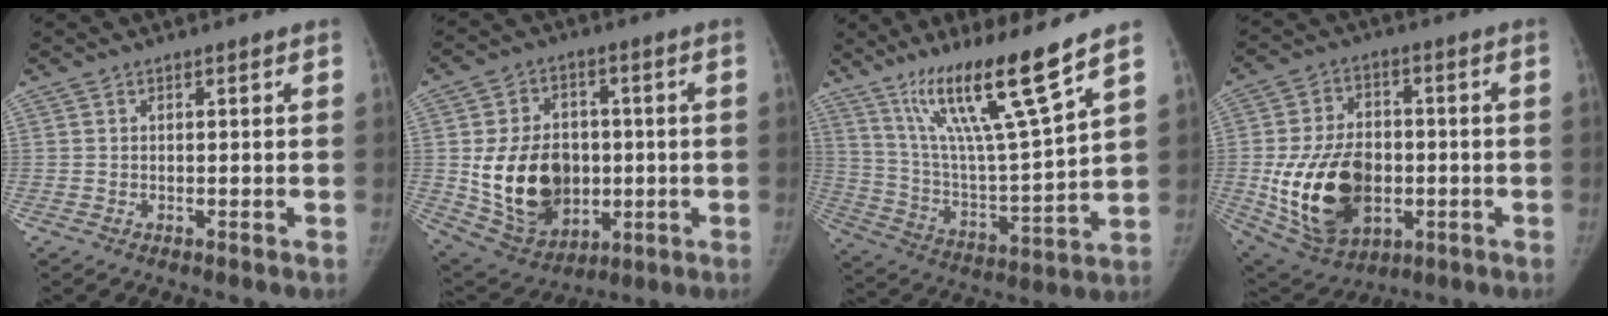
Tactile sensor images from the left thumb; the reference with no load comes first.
{"total": 18.4, "force": [-0.9, 13.8, 12.1], "torque": [-0.175, -0.003, 0.013]}
{"total": 18.5, "force": [12.5, 0.8, 13.6], "torque": [-0.224, -0.069, 0.229]}
{"total": 20.0, "force": [-3.1, 13.6, 14.3], "torque": [-0.232, 0.001, -0.031]}